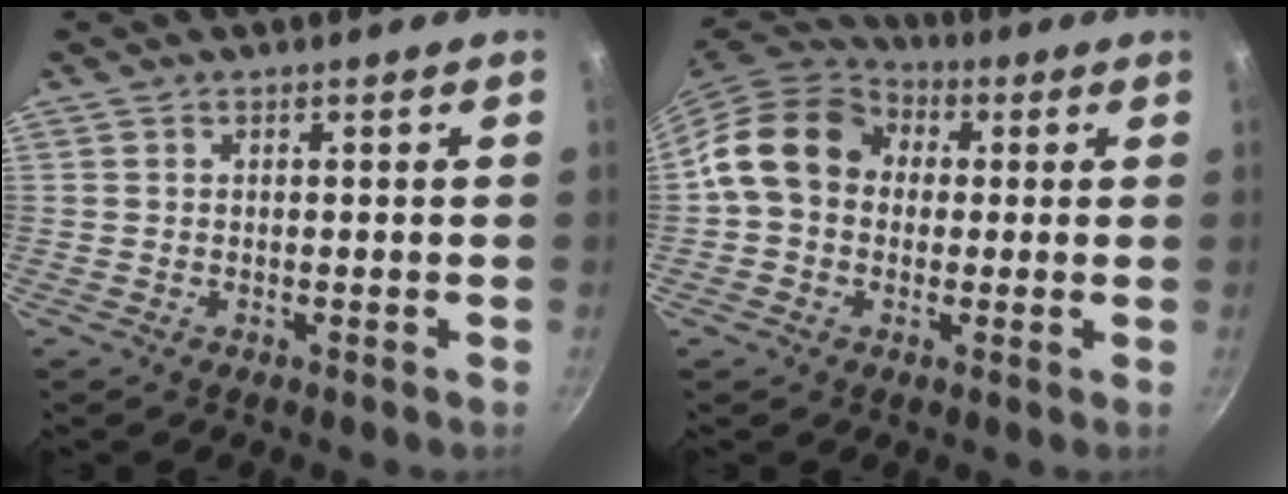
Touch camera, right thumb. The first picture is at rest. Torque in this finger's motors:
{"motor_torque": [0.50, 2.25, 0.62, -0.70, 0.13]}